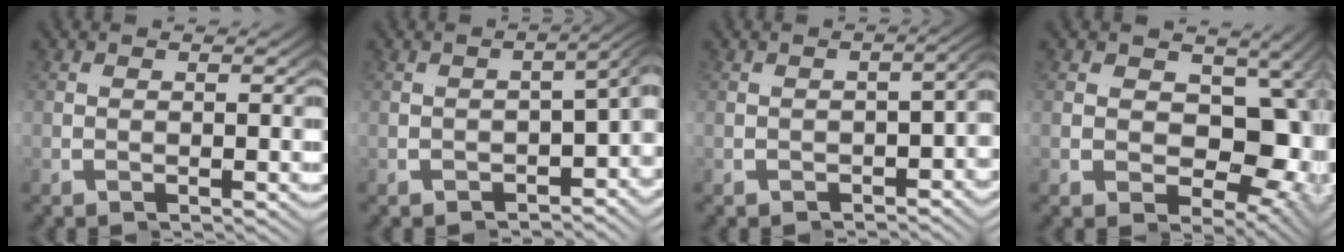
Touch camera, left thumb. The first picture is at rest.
{"total": 4.5, "force": [-1.2, 2.0, 3.8], "torque": [-0.040, 0.002, -0.006]}
{"total": 2.0, "force": [-0.8, 1.1, 1.5], "torque": [-0.015, 0.003, -0.005]}
{"total": 14.5, "force": [1.0, 10.4, 10.1], "torque": [-0.128, 0.000, 0.011]}